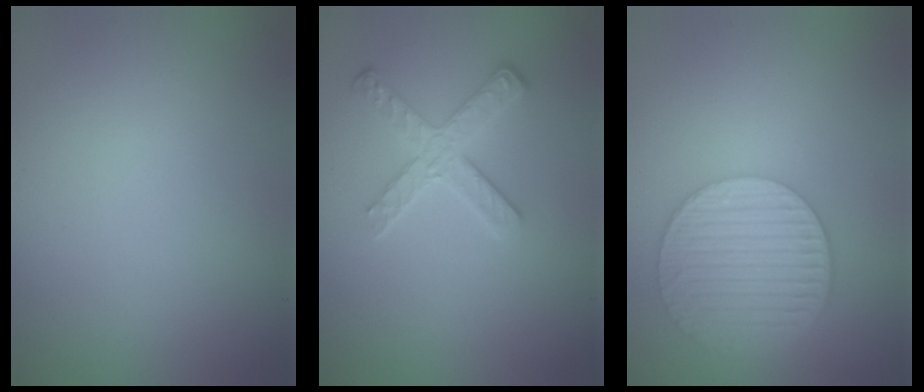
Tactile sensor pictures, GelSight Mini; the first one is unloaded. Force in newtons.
{"total": 2.7, "press": 2.6, "slide": 0.5}
{"total": 6.2, "press": 4.6, "slide": 4.2}